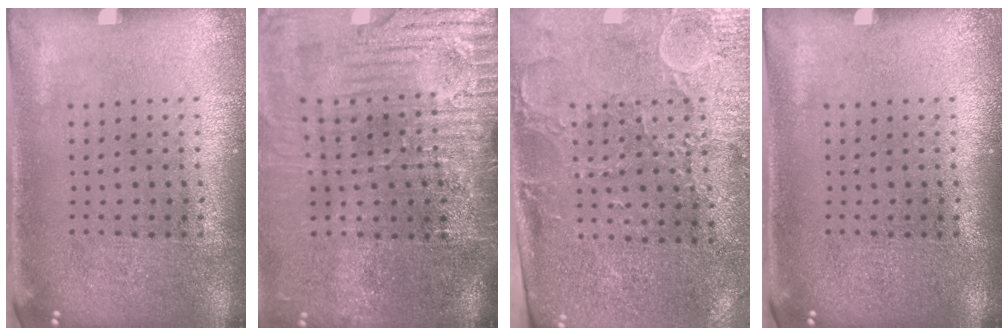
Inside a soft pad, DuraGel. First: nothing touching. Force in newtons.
{"total": 4.6, "press": 4.0, "slide": 2.3}
{"total": 2.9, "press": 2.6, "slide": 1.3}
{"total": 0.0}